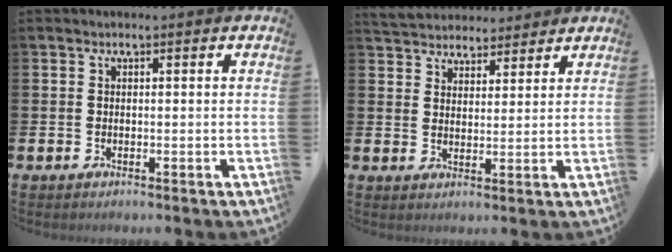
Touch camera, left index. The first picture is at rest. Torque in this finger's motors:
{"motor_torque": [1.09, -1.05, 0.10, 0.09]}